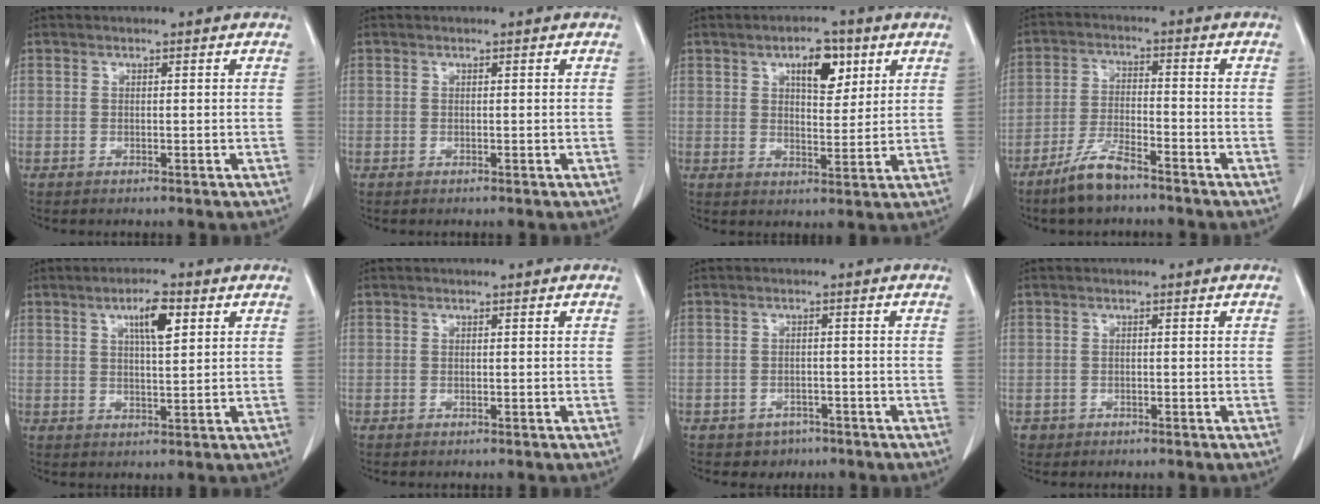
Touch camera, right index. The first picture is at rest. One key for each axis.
{"total": 0.0}
{"total": 6.6, "fx": 3.2, "fy": 2.8, "fz": 5.0, "tx": -0.077, "ty": 0.005, "tz": 0.050}
{"total": 6.7, "fx": -5.2, "fy": 1.4, "fz": 3.9, "tx": -0.086, "ty": -0.009, "tz": -0.101}
{"total": 5.4, "fx": 2.4, "fy": 1.1, "fz": 4.8, "tx": -0.083, "ty": 0.002, "tz": 0.040}
{"total": 0.0}
{"total": 3.0, "fx": -1.9, "fy": 2.3, "fz": 0.3, "tx": -0.005, "ty": 0.010, "tz": -0.023}
{"total": 1.3, "fx": -0.6, "fy": 1.2, "fz": -0.1, "tx": -0.004, "ty": 0.005, "tz": -0.010}